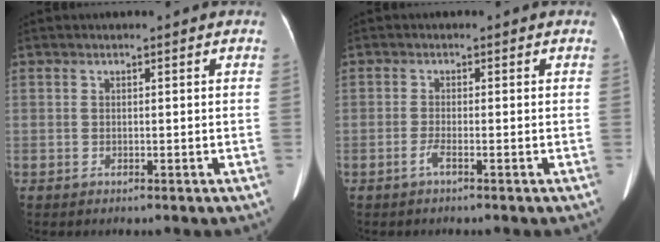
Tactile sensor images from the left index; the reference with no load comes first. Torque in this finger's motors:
{"motor_torque": [0.01, 0.00, -0.02, -0.01]}